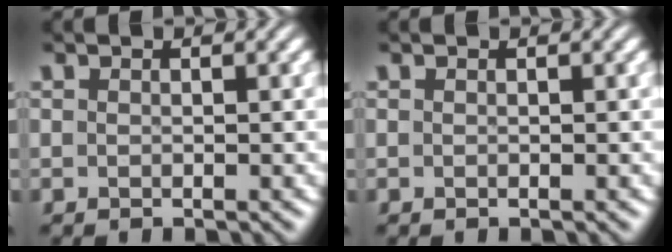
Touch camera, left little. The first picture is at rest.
{"total": 0.0}